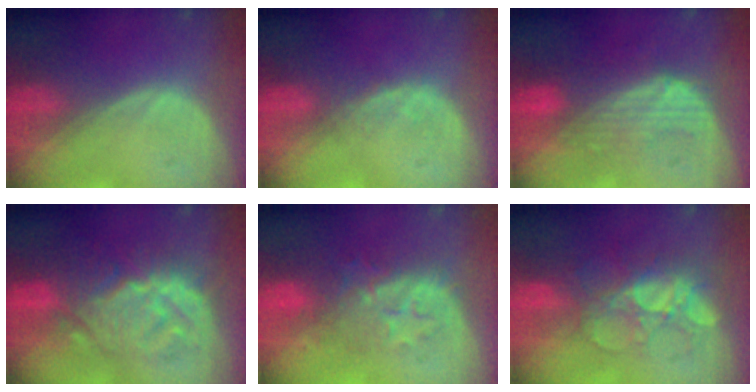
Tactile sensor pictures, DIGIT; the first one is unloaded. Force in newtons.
{"total": 1.4, "press": 1.4, "slide": 0.2}
{"total": 7.5, "press": 7.5, "slide": 0.3}
{"total": 10.3, "press": 10.3, "slide": 0.6}
{"total": 8.0, "press": 7.9, "slide": 1.5}
{"total": 8.3, "press": 7.7, "slide": 3.1}